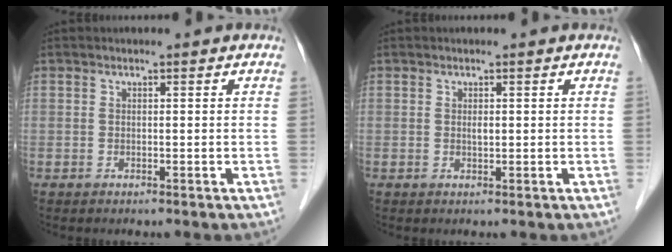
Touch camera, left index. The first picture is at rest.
{"total": 0.7, "force": [0.3, 0.3, 0.6], "torque": [-0.012, -0.002, 0.004]}